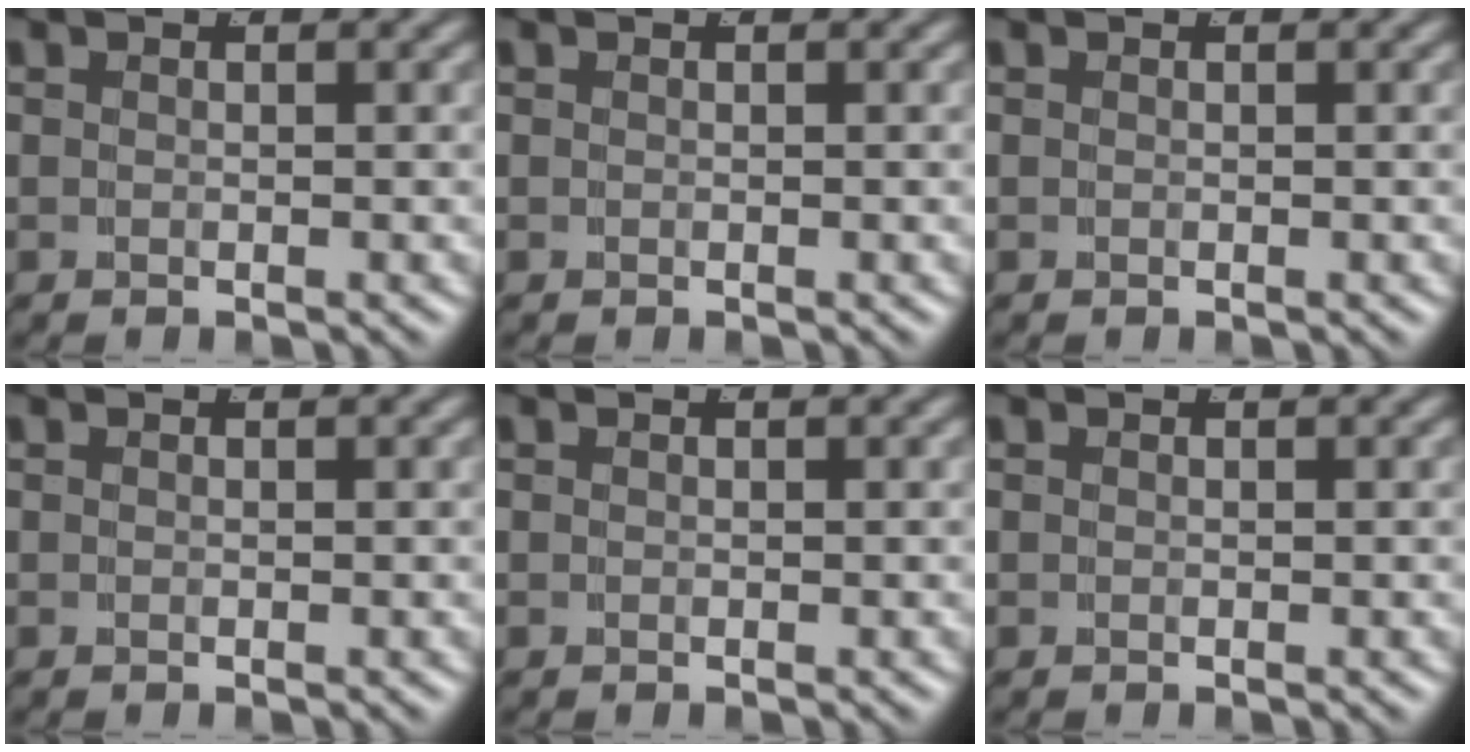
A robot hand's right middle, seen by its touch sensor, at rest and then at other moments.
{"total": 0.0}
{"total": 0.0}
{"total": 0.0}
{"total": 0.0}
{"total": 0.0}